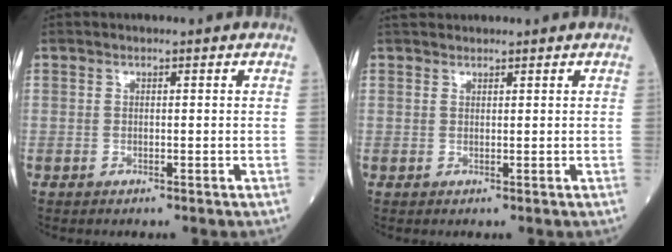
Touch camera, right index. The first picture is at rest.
{"total": 1.9, "force": [1.8, 0.5, 0.3], "torque": [-0.008, 0.022, 0.036]}